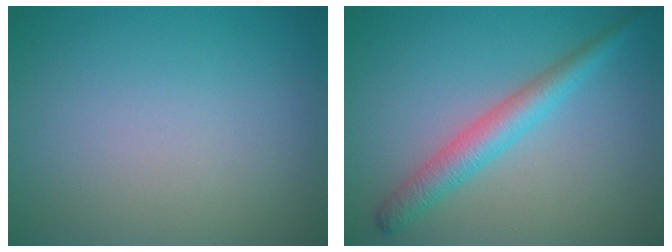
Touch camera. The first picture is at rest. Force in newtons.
{"total": 3.3, "press": 3.3, "slide": 0.1}